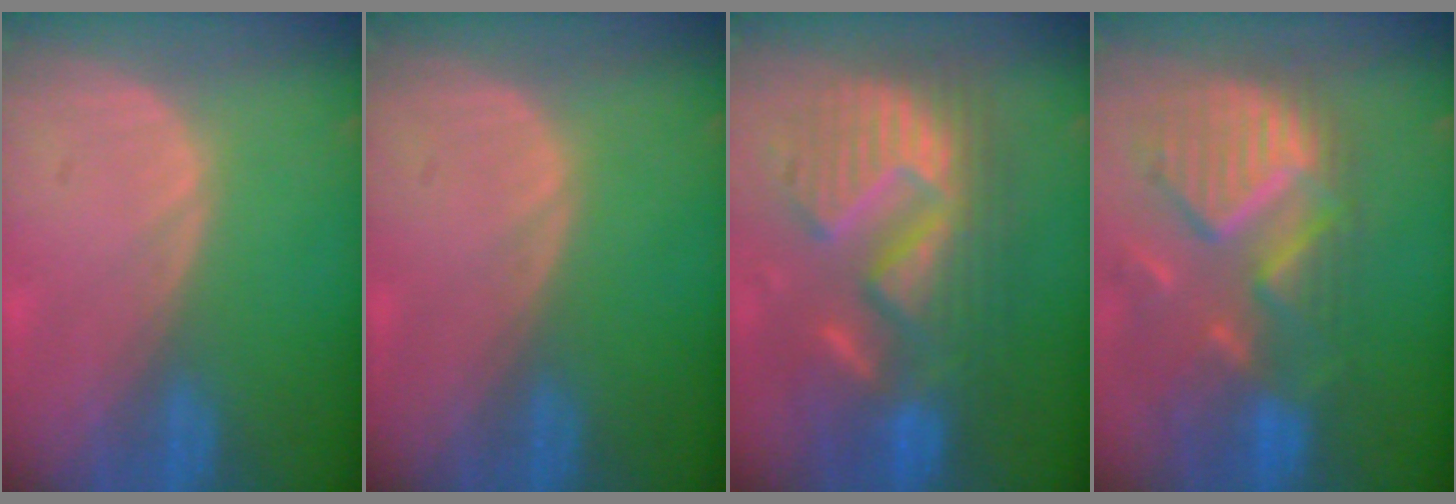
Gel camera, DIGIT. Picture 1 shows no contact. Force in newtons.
{"total": 0.0}
{"total": 12.9, "press": 12.8, "slide": 1.4}
{"total": 11.7, "press": 10.3, "slide": 5.6}